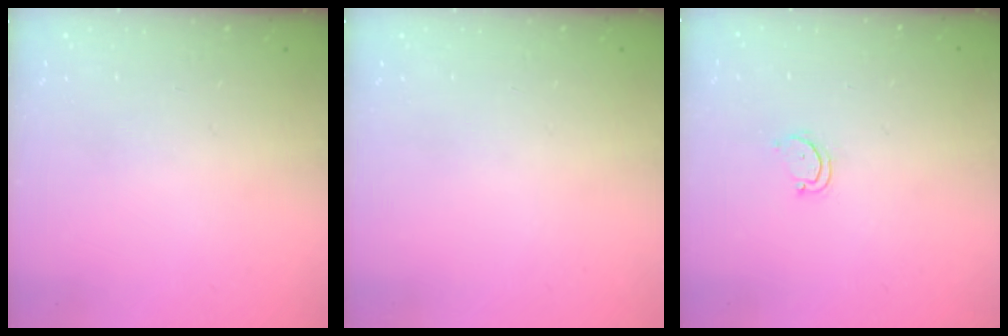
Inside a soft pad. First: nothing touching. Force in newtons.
{"total": 0.0}
{"total": 2.7, "press": 2.7, "slide": 0.3}